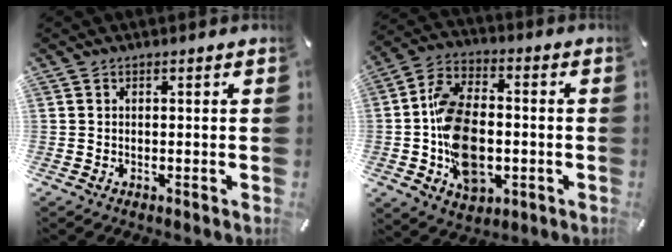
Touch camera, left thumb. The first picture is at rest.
{"total": 15.7, "force": [-2.9, 10.5, 11.4], "torque": [-0.229, 0.016, -0.046]}